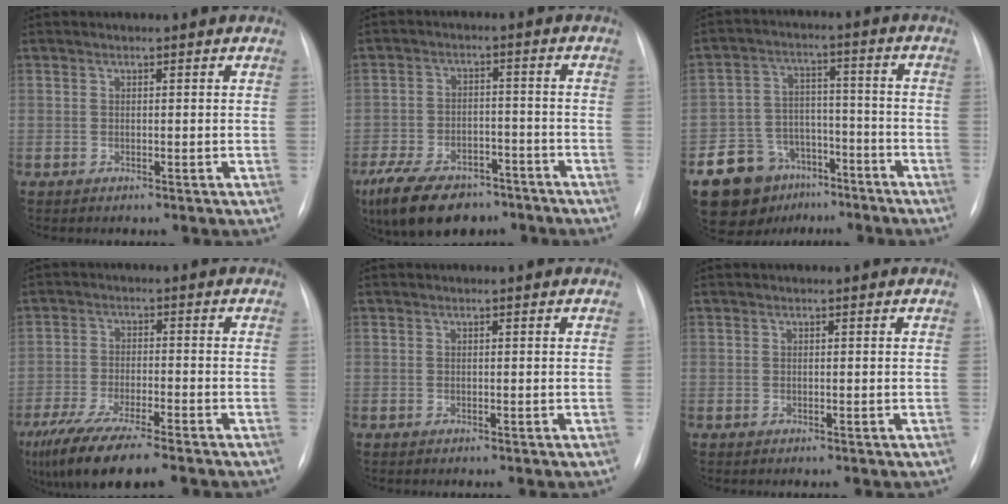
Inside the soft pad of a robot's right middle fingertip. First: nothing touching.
{"total": 14.8, "force": [-10.6, 7.4, 7.3], "torque": [-0.150, -0.005, -0.166]}
{"total": 12.4, "force": [-7.9, 8.8, 3.5], "torque": [-0.067, 0.045, -0.122]}
{"total": 13.2, "force": [-9.9, 2.0, 8.4], "torque": [-0.161, -0.031, -0.168]}
{"total": 0.0}
{"total": 0.0}